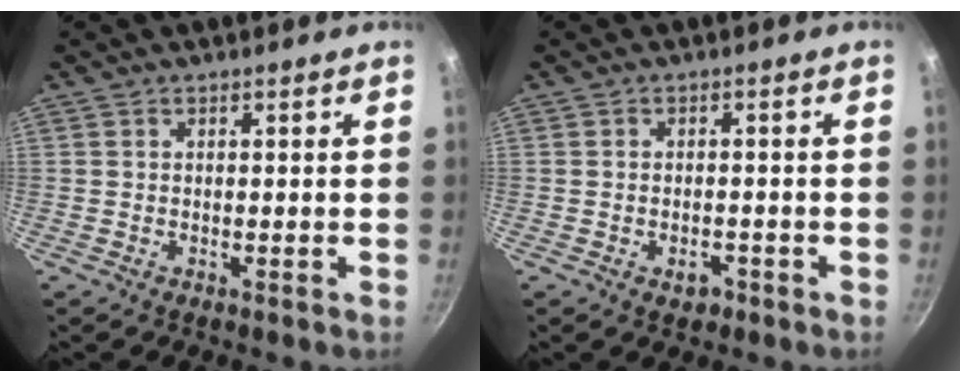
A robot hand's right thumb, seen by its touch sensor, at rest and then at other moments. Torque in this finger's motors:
{"motor_torque": [-0.27, -0.01, -0.04, 0.49, -0.03]}